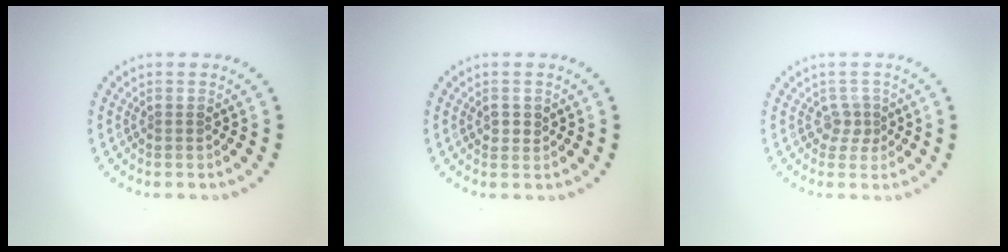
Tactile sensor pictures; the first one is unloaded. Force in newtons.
{"total": 1.2, "press": 1.2, "slide": 0.3}
{"total": 1.6, "press": 1.2, "slide": 1.1}